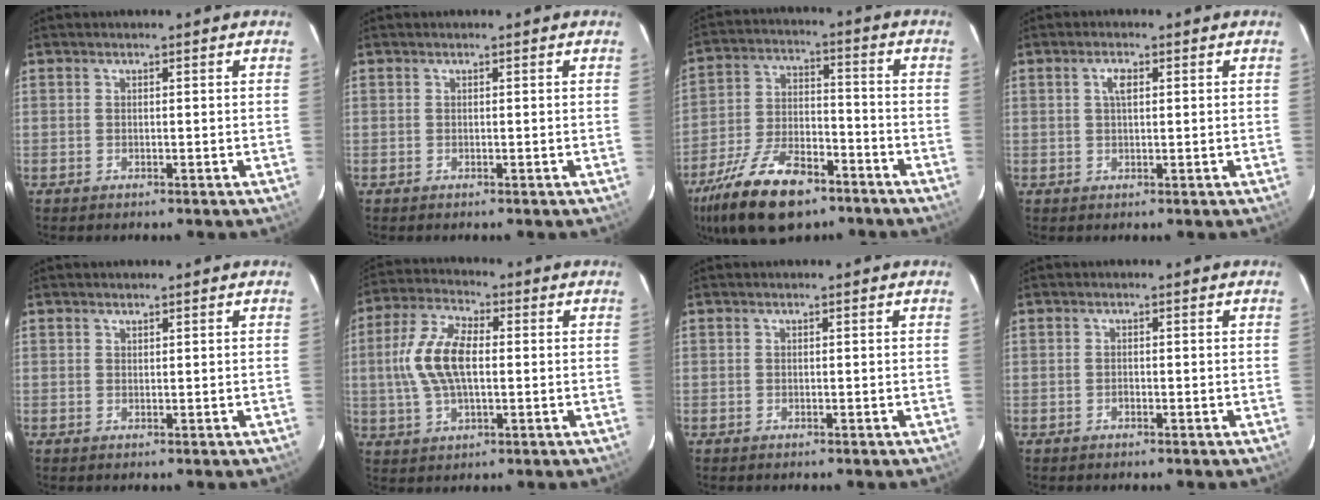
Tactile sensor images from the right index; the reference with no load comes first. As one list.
[{"total": 0.0}, {"total": 18.5, "force": [-12.4, 8.2, 11.1], "torque": [-0.233, -0.017, -0.214]}, {"total": 2.3, "force": [0.7, 1.0, 2.0], "torque": [-0.039, 0.007, 0.013]}, {"total": 0.6, "force": [0.5, 0.3, 0.1], "torque": [-0.001, 0.001, 0.011]}, {"total": 11.7, "force": [0.5, 5.7, 10.2], "torque": [-0.215, 0.015, 0.009]}, {"total": 0.0}, {"total": 0.6, "force": [-0.4, 0.4, 0.3], "torque": [-0.004, 0.001, -0.007]}]